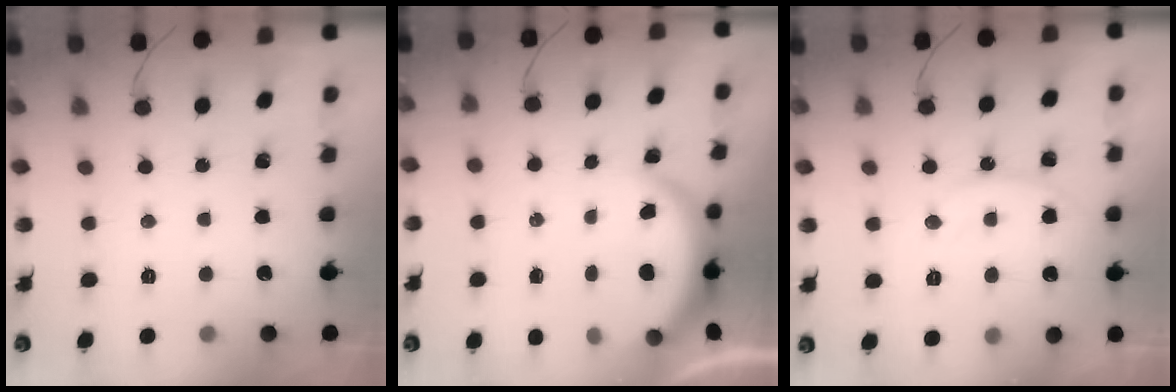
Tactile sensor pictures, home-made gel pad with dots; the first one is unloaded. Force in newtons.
{"total": 3.8, "press": 3.8, "slide": 0.2}
{"total": 10.7, "press": 10.7, "slide": 0.3}